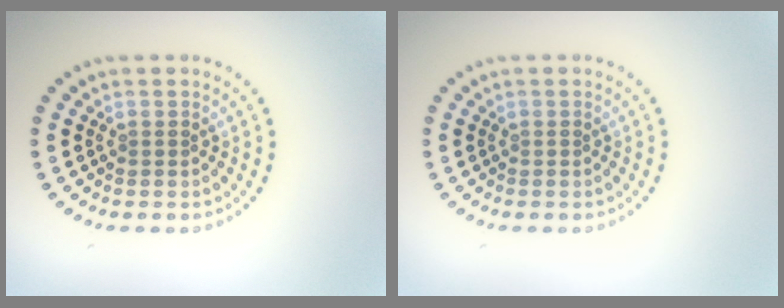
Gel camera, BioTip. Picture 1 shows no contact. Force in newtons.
{"total": 0.0}